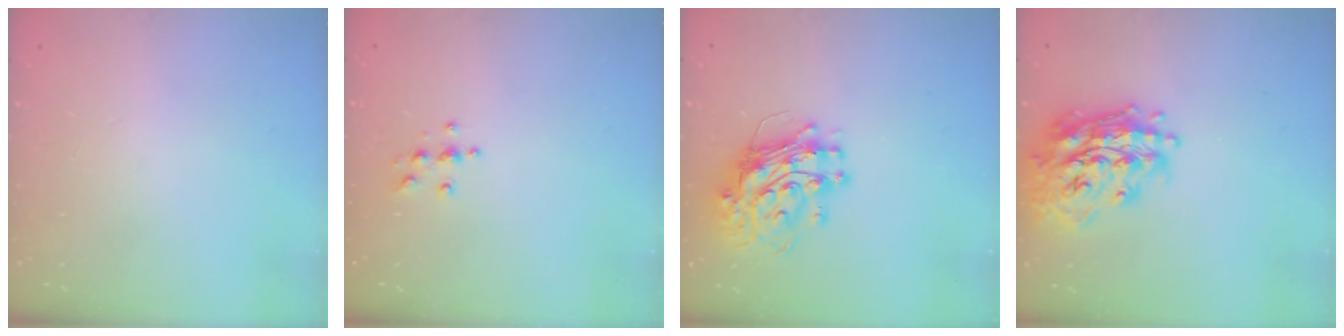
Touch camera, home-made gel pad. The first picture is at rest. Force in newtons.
{"total": 4.3, "press": 4.3, "slide": 0.5}
{"total": 13.1, "press": 13.1, "slide": 1.3}
{"total": 19.9, "press": 19.8, "slide": 2.1}